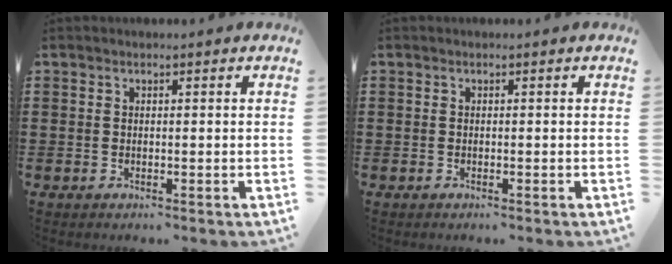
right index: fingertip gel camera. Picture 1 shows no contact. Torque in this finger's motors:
{"motor_torque": [-0.32, 0.35, 0.02, 0.01]}